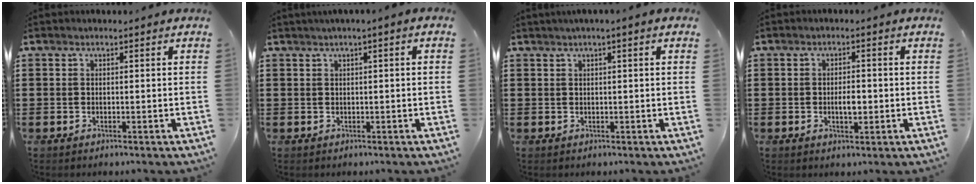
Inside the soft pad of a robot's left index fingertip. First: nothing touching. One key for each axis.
{"total": 0.9, "fx": -0.1, "fy": 0.3, "fz": 0.9, "tx": -0.016, "ty": -0.002, "tz": -0.003}
{"total": 0.8, "fx": 0.3, "fy": 0.1, "fz": 0.8, "tx": -0.015, "ty": 0.000, "tz": 0.005}
{"total": 2.8, "fx": -0.4, "fy": 1.2, "fz": 2.5, "tx": -0.040, "ty": 0.000, "tz": -0.009}